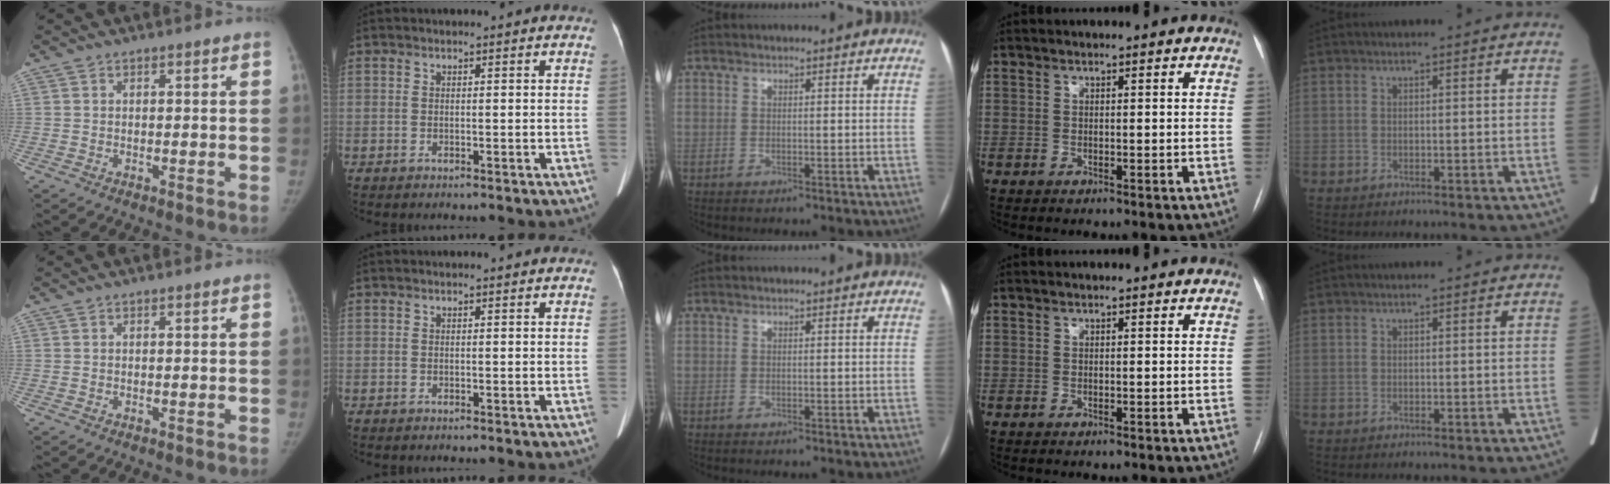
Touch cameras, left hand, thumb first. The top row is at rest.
{}